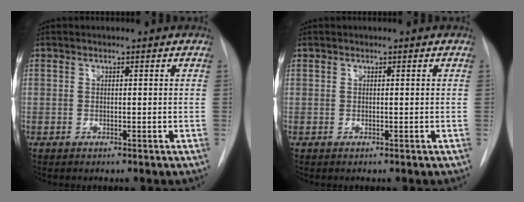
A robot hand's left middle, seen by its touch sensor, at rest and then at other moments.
{"total": 0.0}